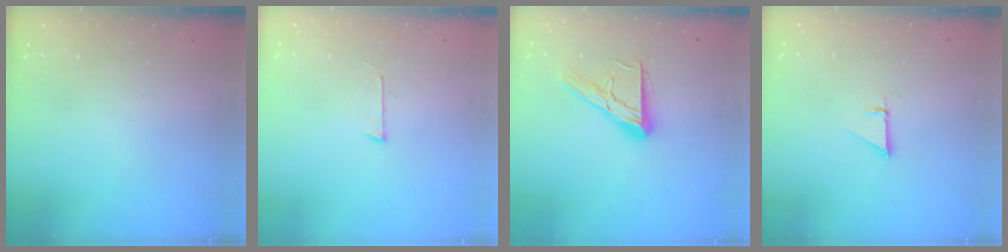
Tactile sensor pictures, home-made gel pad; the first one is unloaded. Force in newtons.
{"total": 2.7, "press": 2.7, "slide": 0.2}
{"total": 13.9, "press": 13.8, "slide": 1.3}
{"total": 0.9, "press": 0.9, "slide": 0.1}